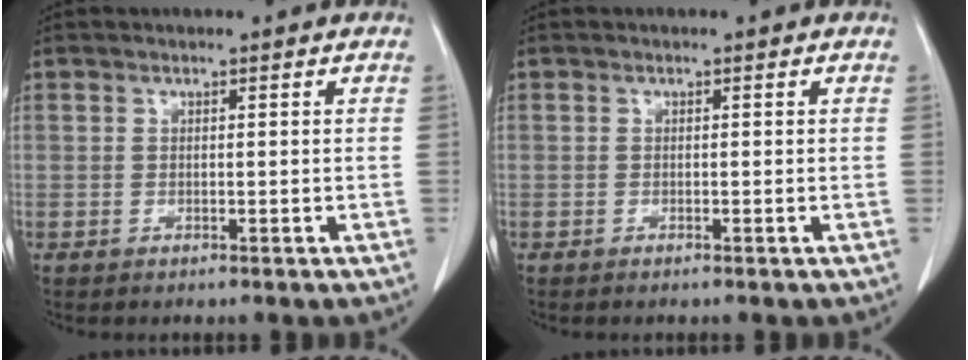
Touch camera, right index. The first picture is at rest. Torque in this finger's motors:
{"motor_torque": [-0.02, 0.00, 0.04, 0.01]}